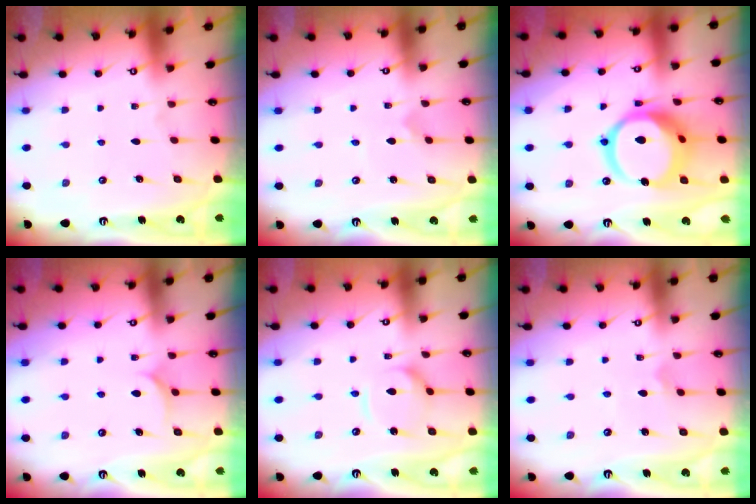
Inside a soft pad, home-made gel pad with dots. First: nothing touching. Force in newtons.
{"total": 0.7, "press": 0.7, "slide": 0.0}
{"total": 17.0, "press": 16.9, "slide": 2.1}
{"total": 7.5, "press": 7.5, "slide": 0.3}
{"total": 7.4, "press": 7.3, "slide": 0.7}
{"total": 2.9, "press": 2.9, "slide": 0.4}